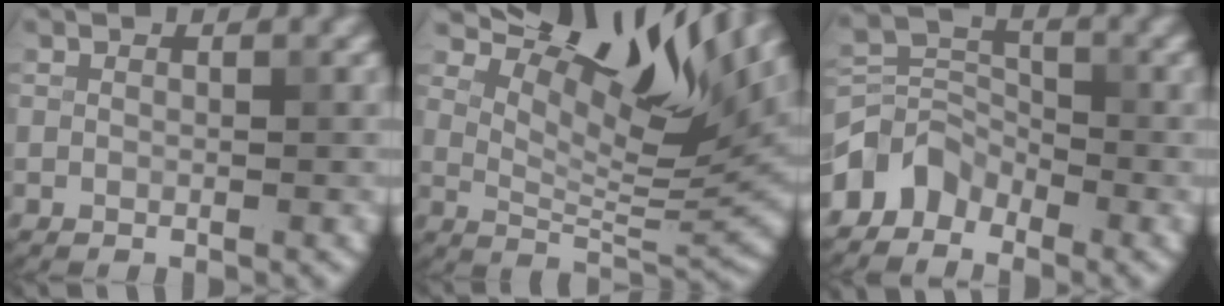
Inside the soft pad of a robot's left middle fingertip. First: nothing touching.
{"total": 11.1, "force": [7.4, 3.4, 7.5], "torque": [-0.118, 0.008, 0.131]}
{"total": 3.2, "force": [-2.4, 2.0, 0.6], "torque": [-0.008, 0.009, -0.057]}